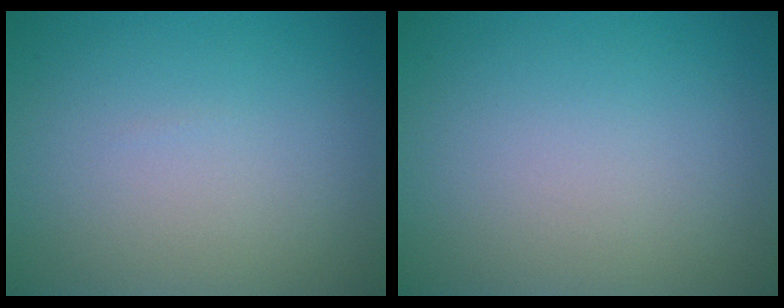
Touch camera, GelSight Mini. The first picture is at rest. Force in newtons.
{"total": 0.0}